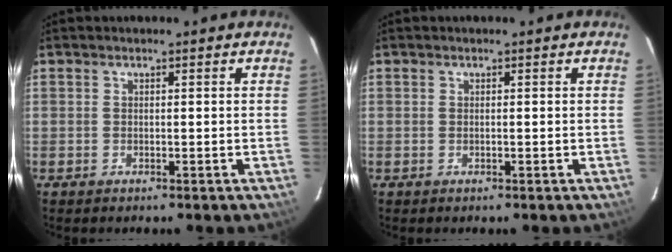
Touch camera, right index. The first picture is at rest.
{"total": 0.0}